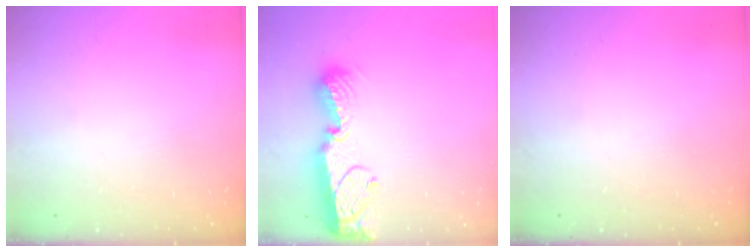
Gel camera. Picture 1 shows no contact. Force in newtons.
{"total": 13.4, "press": 13.3, "slide": 0.6}
{"total": 0.0}